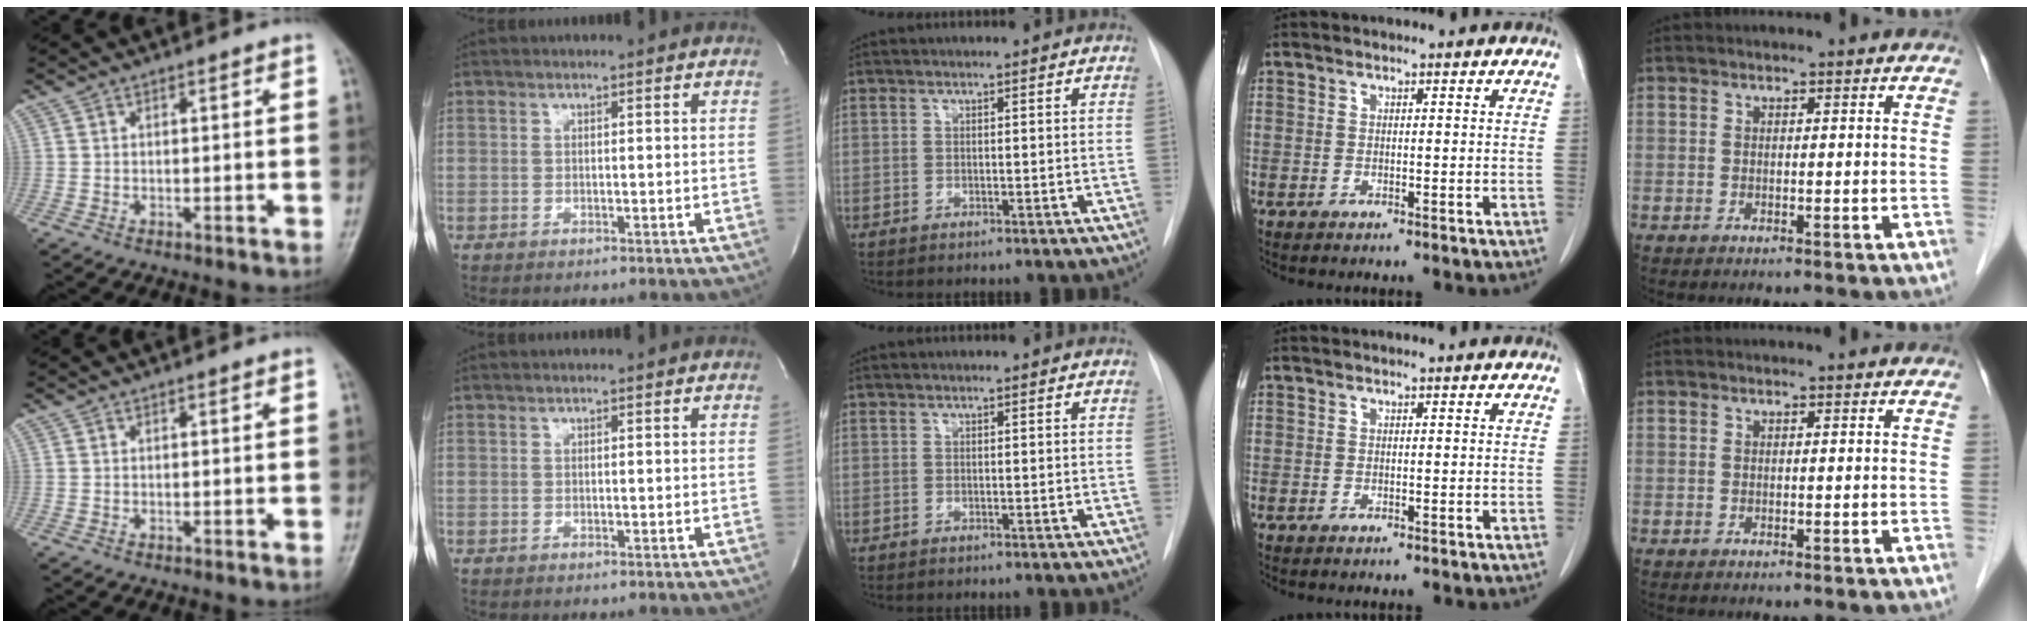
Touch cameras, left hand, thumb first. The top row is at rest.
{}